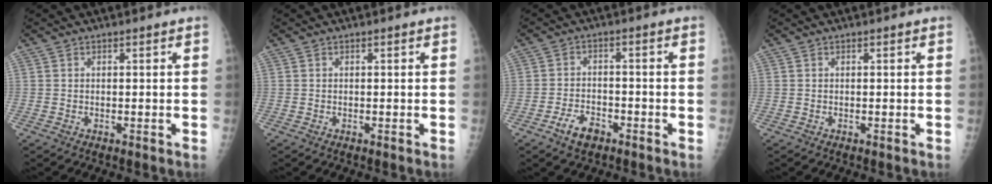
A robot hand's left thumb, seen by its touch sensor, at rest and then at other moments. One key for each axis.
{"total": 0.0}
{"total": 5.4, "fx": -3.5, "fy": 2.9, "fz": 2.9, "tx": -0.049, "ty": 0.025, "tz": -0.059}
{"total": 0.0}